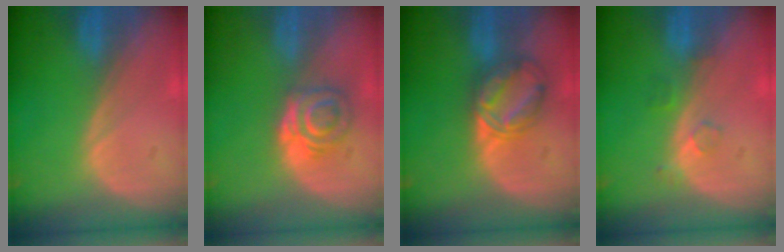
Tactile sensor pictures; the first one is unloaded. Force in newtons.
{"total": 5.9, "press": 5.1, "slide": 2.9}
{"total": 6.3, "press": 6.3, "slide": 0.3}
{"total": 2.1, "press": 2.1, "slide": 0.2}